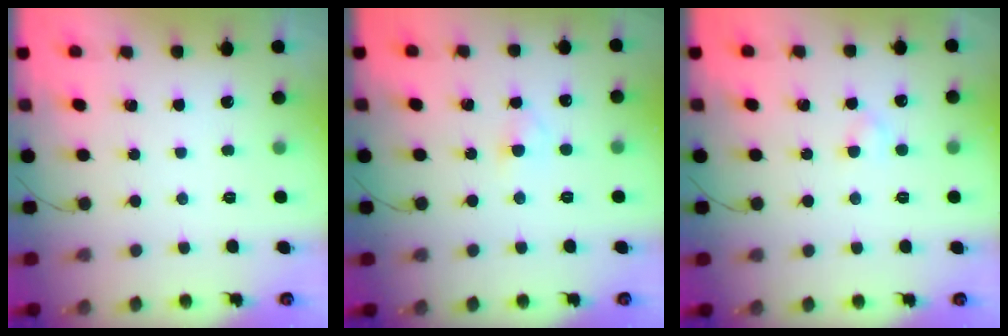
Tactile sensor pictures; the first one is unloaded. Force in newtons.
{"total": 2.5, "press": 2.3, "slide": 1.0}
{"total": 2.3, "press": 2.1, "slide": 1.0}